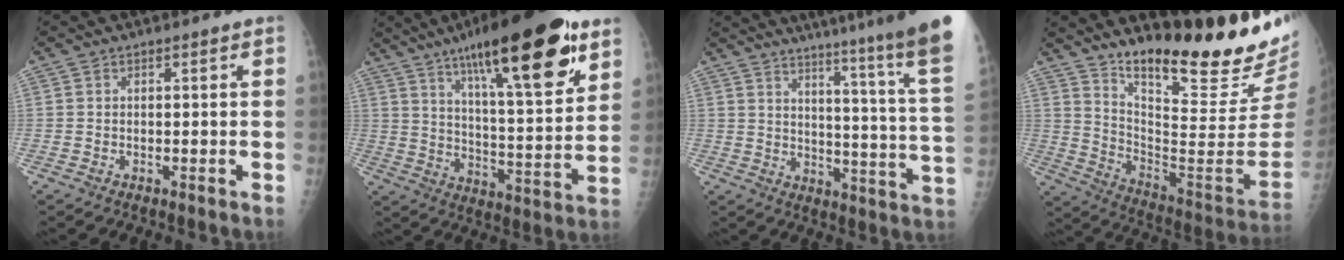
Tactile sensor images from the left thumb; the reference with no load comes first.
{"total": 25.9, "force": [15.0, 6.1, 20.1], "torque": [-0.295, -0.048, 0.236]}
{"total": 27.8, "force": [21.7, 0.1, 17.3], "torque": [-0.218, -0.145, 0.275]}
{"total": 24.4, "force": [20.1, 3.0, 13.6], "torque": [-0.181, -0.167, 0.298]}